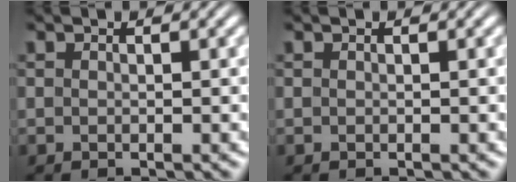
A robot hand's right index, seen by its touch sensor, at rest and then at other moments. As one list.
[{"total": 0.0}]